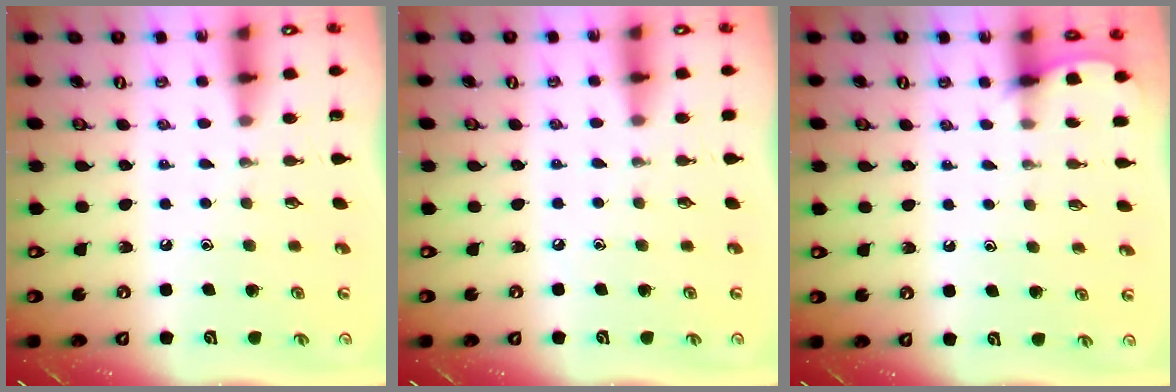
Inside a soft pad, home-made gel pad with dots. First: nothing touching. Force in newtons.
{"total": 2.5, "press": 2.5, "slide": 0.4}
{"total": 2.6, "press": 2.6, "slide": 0.3}